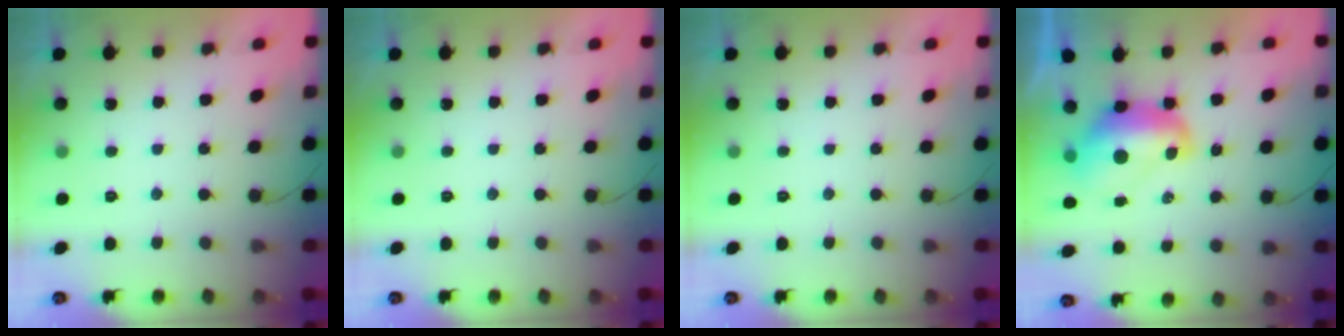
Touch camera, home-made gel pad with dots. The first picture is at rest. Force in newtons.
{"total": 0.0}
{"total": 0.0}
{"total": 11.3, "press": 11.2, "slide": 1.2}